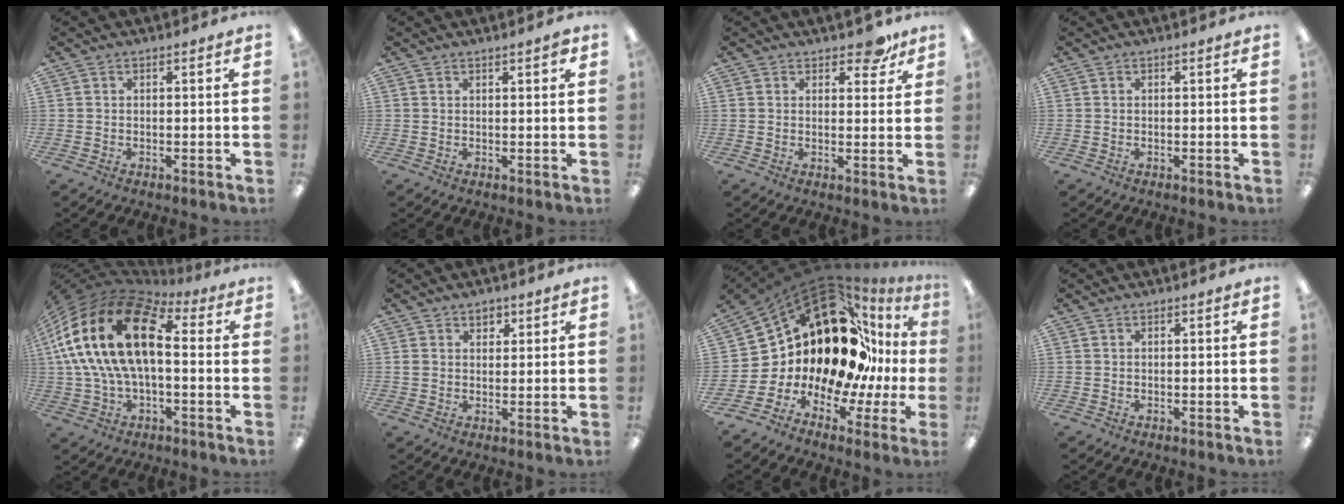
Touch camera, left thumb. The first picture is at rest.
{"total": 1.7, "force": [1.3, 0.2, 1.1], "torque": [-0.015, -0.003, 0.020]}
{"total": 5.6, "force": [3.9, 2.7, 3.0], "torque": [-0.019, -0.018, 0.062]}
{"total": 0.0}
{"total": 21.7, "force": [4.4, 11.1, 18.2], "torque": [-0.385, -0.005, 0.073]}
{"total": 3.3, "force": [1.8, 2.5, 0.9], "torque": [-0.008, -0.002, 0.030]}
{"total": 22.9, "force": [8.0, 14.7, 15.7], "torque": [-0.269, -0.089, 0.165]}
{"total": 0.0}